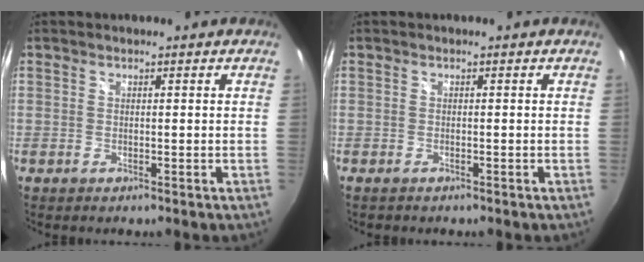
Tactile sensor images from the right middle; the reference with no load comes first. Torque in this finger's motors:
{"motor_torque": [-0.30, 0.14, 0.07, 0.00]}